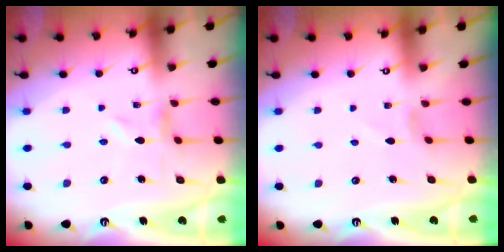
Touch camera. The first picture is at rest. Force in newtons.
{"total": 0.0}